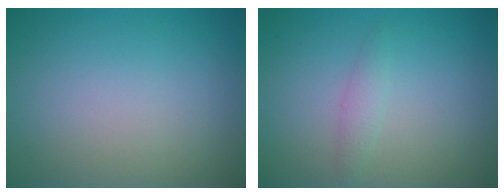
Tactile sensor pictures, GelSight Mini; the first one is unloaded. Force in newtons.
{"total": 1.2, "press": 1.2, "slide": 0.0}